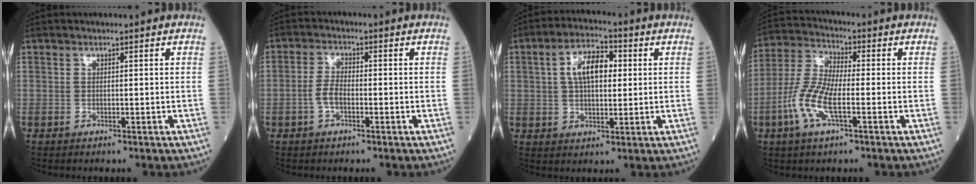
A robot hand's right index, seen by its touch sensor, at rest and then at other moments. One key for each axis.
{"total": 3.1, "fx": -1.0, "fy": 1.4, "fz": 2.6, "tx": -0.057, "ty": 0.005, "tz": -0.020}
{"total": 8.1, "fx": 1.9, "fy": 3.7, "fz": 7.0, "tx": -0.132, "ty": 0.021, "tz": 0.033}
{"total": 9.1, "fx": -2.9, "fy": 2.6, "fz": 8.3, "tx": -0.189, "ty": 0.001, "tz": -0.060}